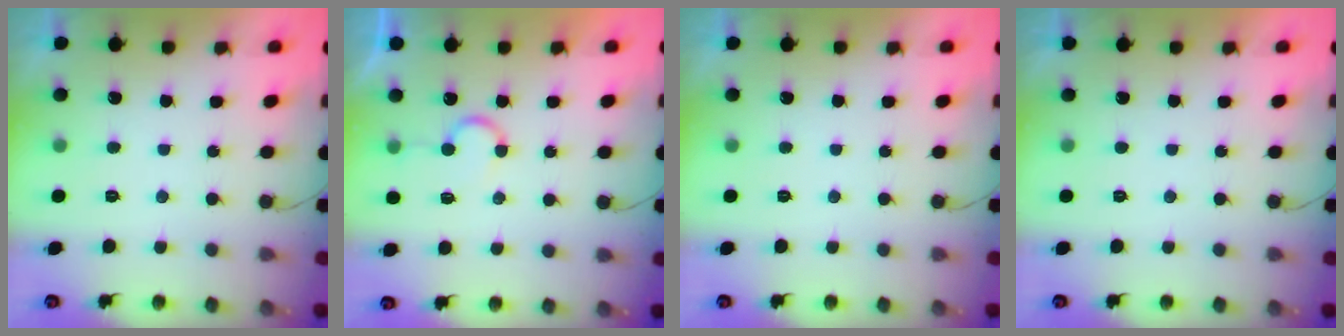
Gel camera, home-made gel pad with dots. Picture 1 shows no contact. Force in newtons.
{"total": 6.1, "press": 6.1, "slide": 0.6}
{"total": 0.0}
{"total": 1.7, "press": 1.7, "slide": 0.0}